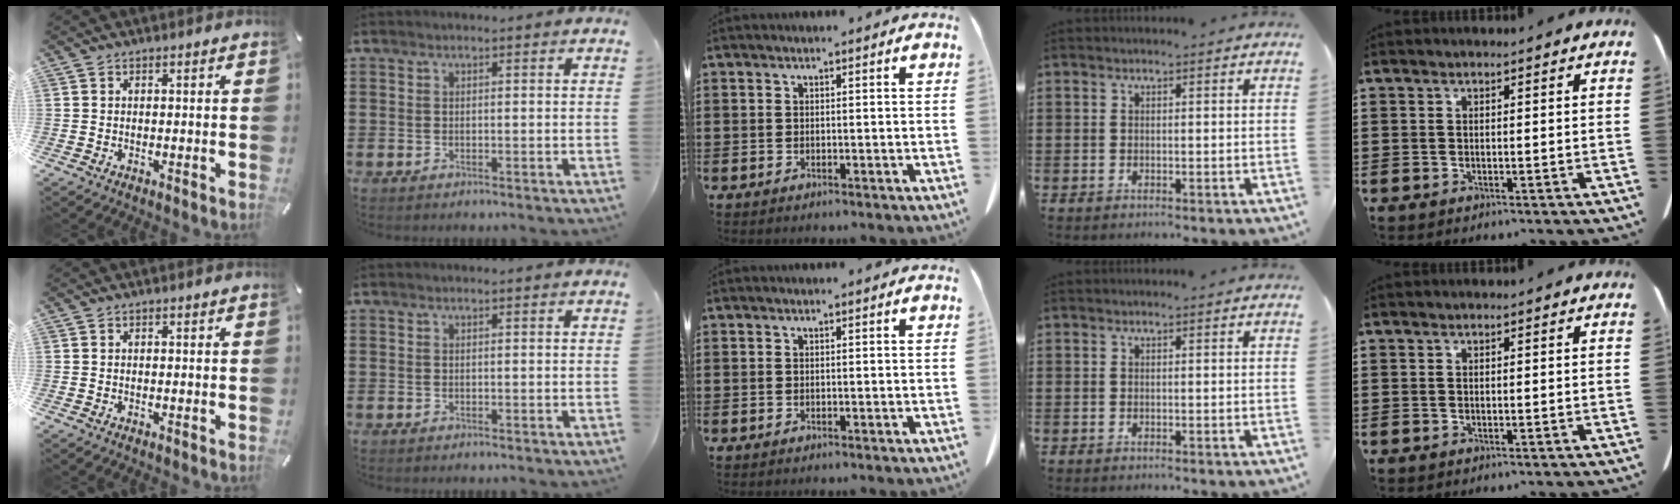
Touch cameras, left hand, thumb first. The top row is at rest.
{}